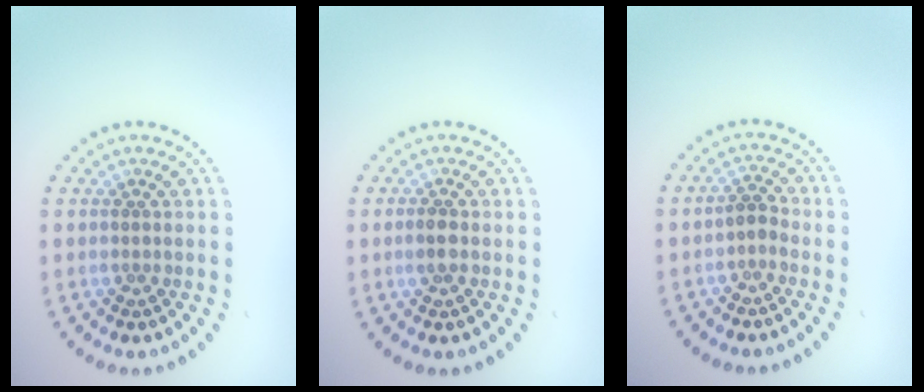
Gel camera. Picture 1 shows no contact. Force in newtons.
{"total": 1.2, "press": 1.2, "slide": 0.3}
{"total": 1.3, "press": 1.0, "slide": 0.8}